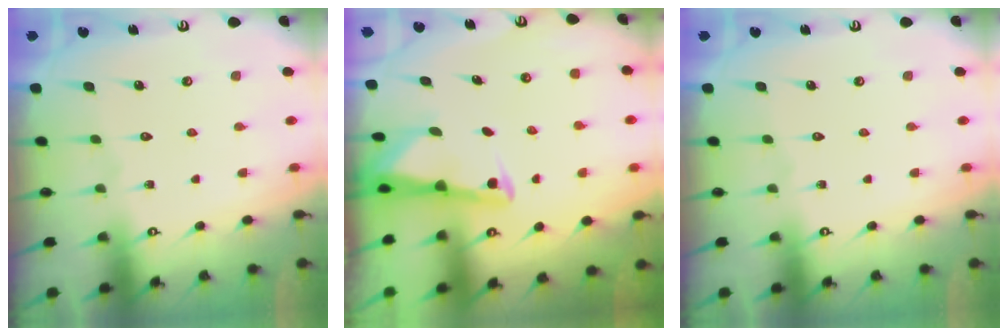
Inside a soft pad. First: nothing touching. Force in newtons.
{"total": 3.0, "press": 3.0, "slide": 0.3}
{"total": 0.0}